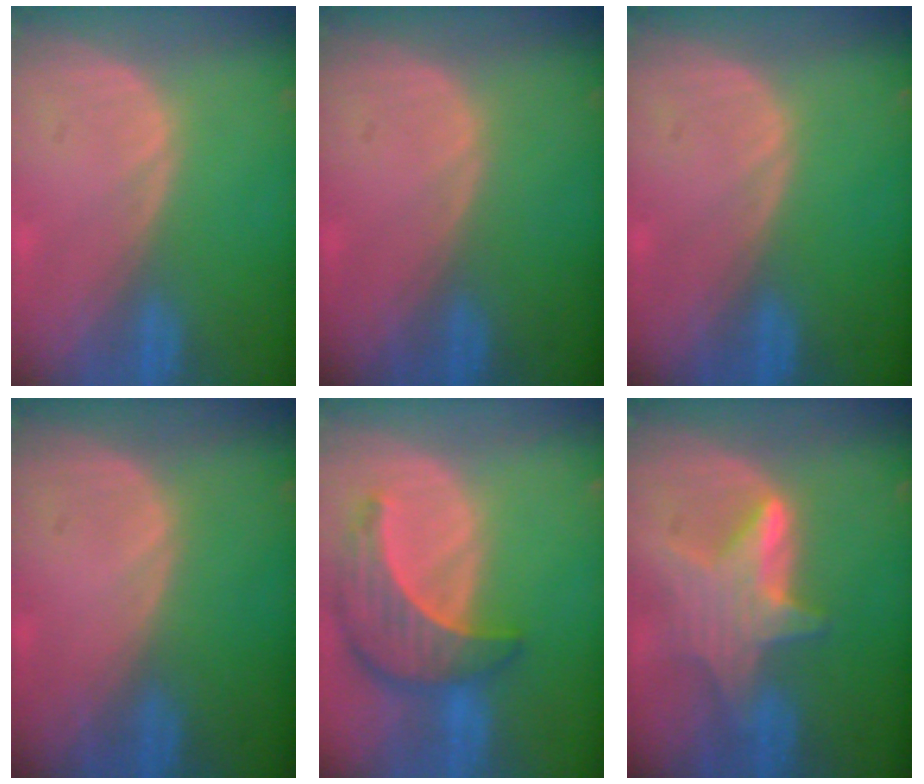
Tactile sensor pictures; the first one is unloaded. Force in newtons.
{"total": 0.0}
{"total": 0.0}
{"total": 0.0}
{"total": 8.7, "press": 7.9, "slide": 3.7}
{"total": 6.6, "press": 6.6, "slide": 0.2}